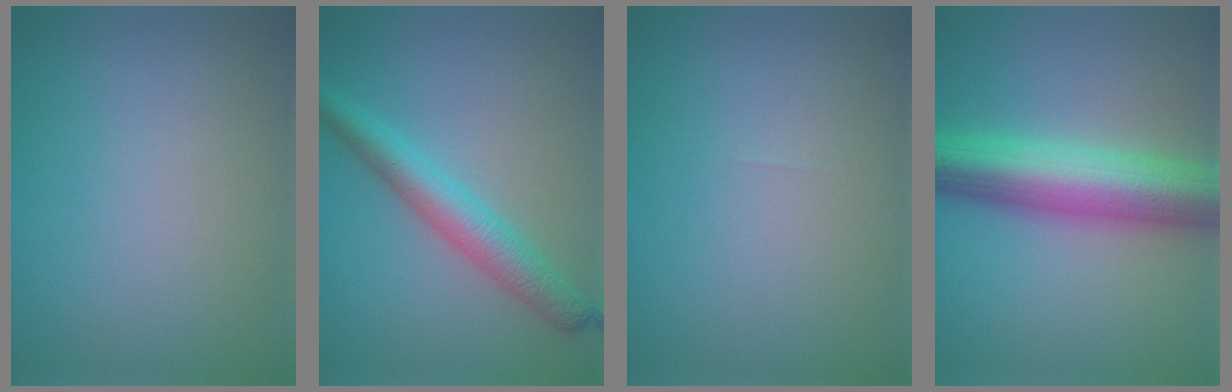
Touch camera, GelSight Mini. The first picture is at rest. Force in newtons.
{"total": 4.2, "press": 4.2, "slide": 0.1}
{"total": 0.0}
{"total": 9.4, "press": 9.4, "slide": 0.4}